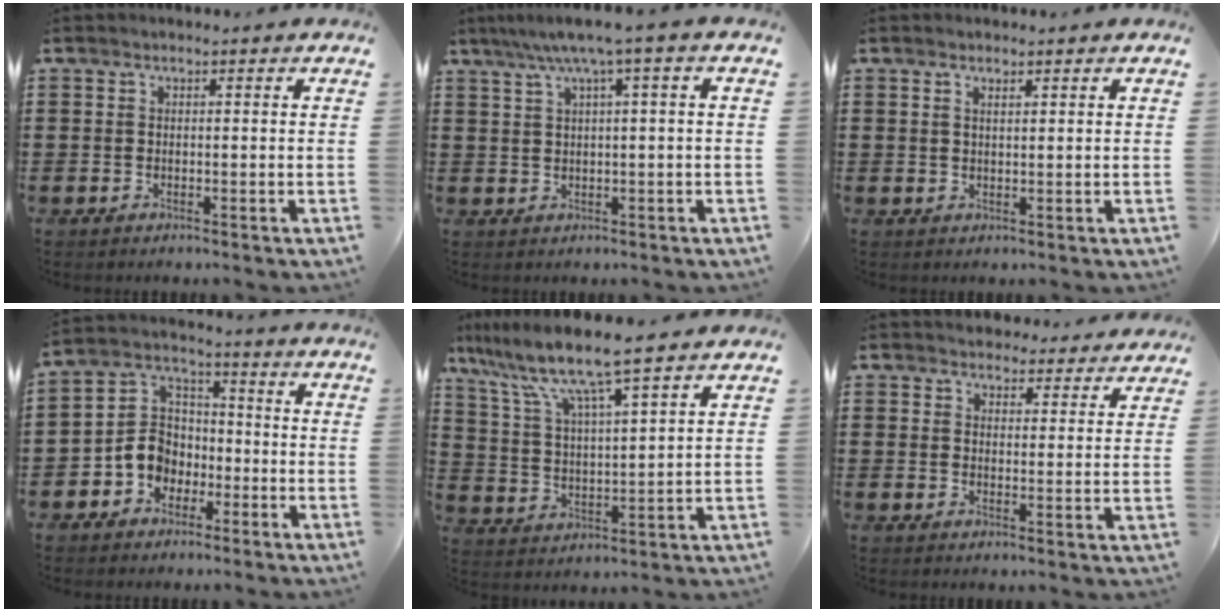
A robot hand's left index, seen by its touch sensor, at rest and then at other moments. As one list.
[{"total": 4.2, "force": [1.5, -0.3, 3.9], "torque": [-0.079, 0.000, 0.020]}, {"total": 0.9, "force": [0.6, 0.3, 0.6], "torque": [-0.012, 0.002, 0.011]}, {"total": 6.7, "force": [-2.9, 5.6, 2.1], "torque": [-0.079, 0.007, -0.065]}, {"total": 8.2, "force": [6.9, 0.2, 4.4], "torque": [-0.115, -0.040, 0.113]}, {"total": 3.9, "force": [3.8, 0.7, -0.1], "torque": [-0.004, -0.017, 0.070]}]